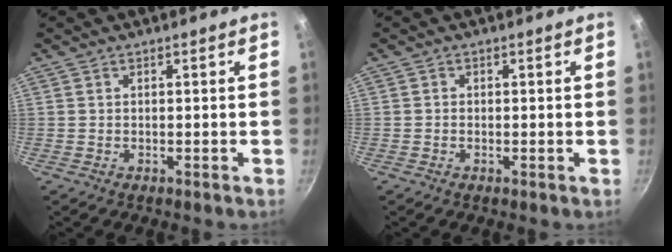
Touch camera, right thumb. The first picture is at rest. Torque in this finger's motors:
{"motor_torque": [-0.08, -0.29, -0.28, 0.00, 0.01]}